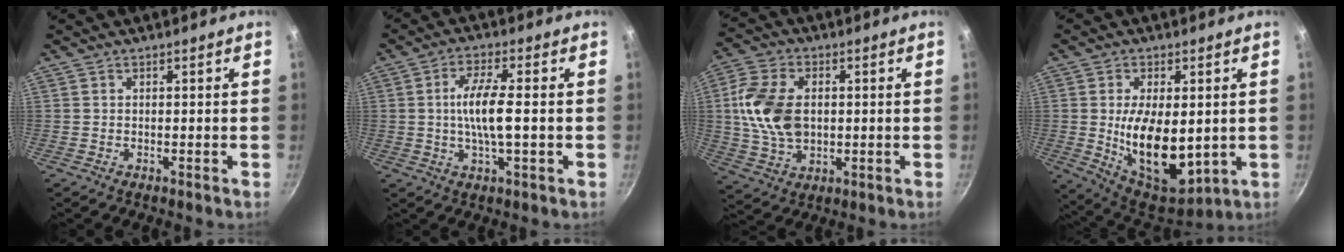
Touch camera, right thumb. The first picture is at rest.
{"total": 8.4, "force": [-0.2, 2.0, 8.1], "torque": [-0.158, 0.011, -0.006]}
{"total": 13.3, "force": [0.9, 8.9, 9.9], "torque": [-0.181, 0.003, 0.016]}
{"total": 16.0, "force": [-0.3, 8.5, 13.6], "torque": [-0.206, -0.023, 0.016]}